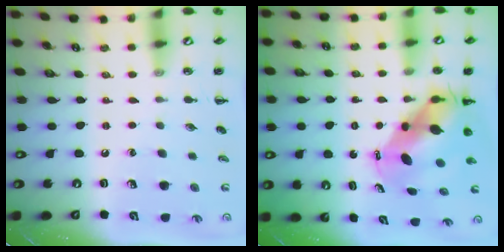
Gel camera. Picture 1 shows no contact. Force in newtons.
{"total": 7.7, "press": 7.4, "slide": 2.2}